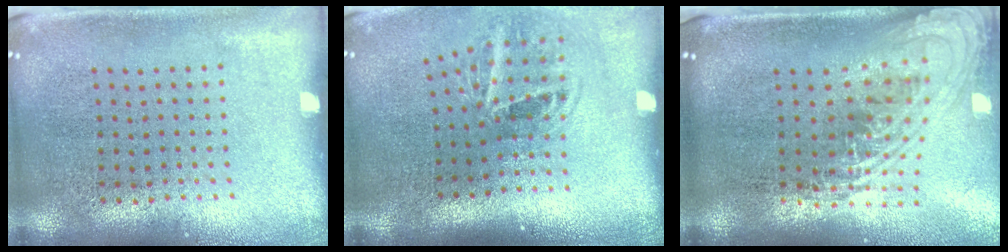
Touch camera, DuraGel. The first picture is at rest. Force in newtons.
{"total": 2.0, "press": 1.2, "slide": 1.5}
{"total": 2.4, "press": 1.7, "slide": 1.7}